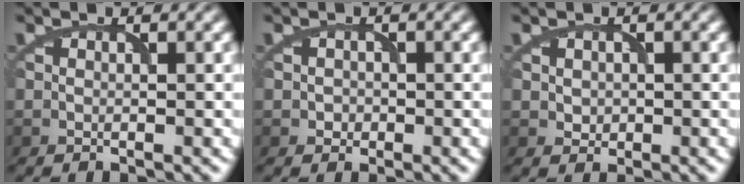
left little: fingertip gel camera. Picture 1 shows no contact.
{"total": 1.0, "force": [-0.2, 0.9, 0.2], "torque": [0.003, -0.002, -0.005]}
{"total": 1.2, "force": [0.2, 1.2, 0.4], "torque": [-0.007, -0.003, 0.007]}